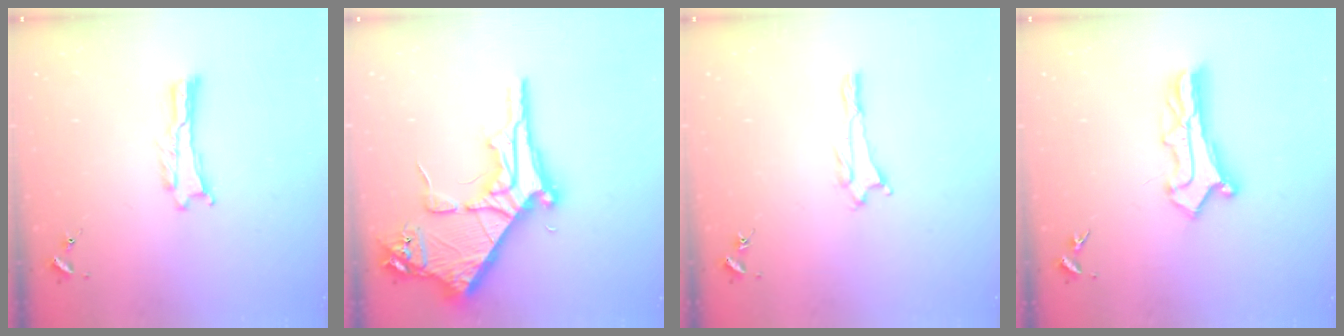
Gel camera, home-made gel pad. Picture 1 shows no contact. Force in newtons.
{"total": 10.9, "press": 10.9, "slide": 1.1}
{"total": 1.0, "press": 0.9, "slide": 0.2}
{"total": 4.3, "press": 4.3, "slide": 0.4}